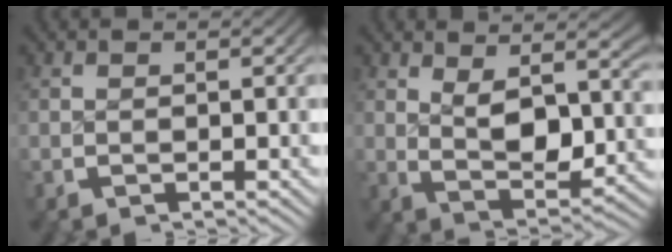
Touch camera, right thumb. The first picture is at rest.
{"total": 5.7, "force": [1.7, 3.1, 4.4], "torque": [-0.076, -0.023, 0.035]}